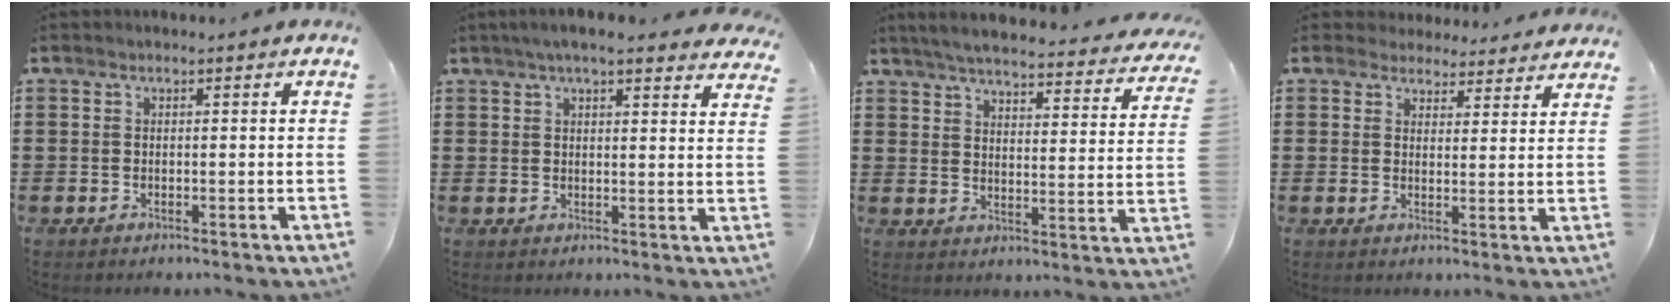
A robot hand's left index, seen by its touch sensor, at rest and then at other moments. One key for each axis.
{"total": 5.0, "fx": 4.3, "fy": 0.4, "fz": 2.5, "tx": -0.060, "ty": -0.002, "tz": 0.078}
{"total": 4.9, "fx": 4.6, "fy": -0.3, "fz": 1.8, "tx": -0.057, "ty": -0.033, "tz": 0.076}
{"total": 3.7, "fx": 3.6, "fy": 1.0, "fz": 0.3, "tx": -0.020, "ty": -0.009, "tz": 0.067}